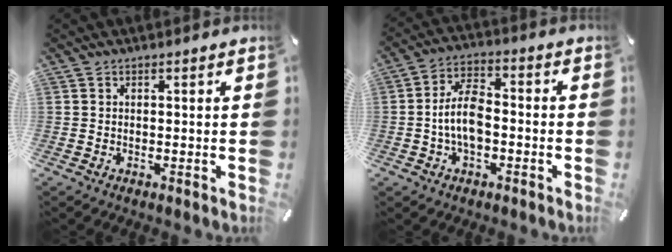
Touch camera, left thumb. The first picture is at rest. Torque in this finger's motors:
{"motor_torque": [-0.21, 0.95, 0.57, -0.36, 0.36]}